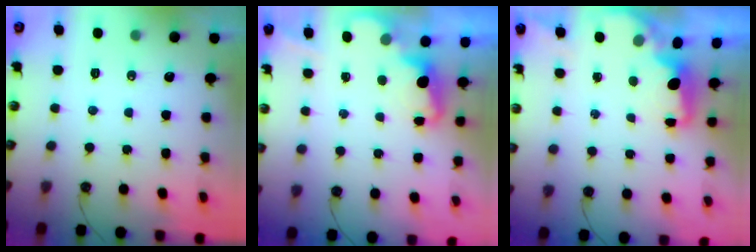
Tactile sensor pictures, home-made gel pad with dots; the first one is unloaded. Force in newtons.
{"total": 2.4, "press": 2.4, "slide": 0.5}
{"total": 1.9, "press": 1.7, "slide": 0.8}